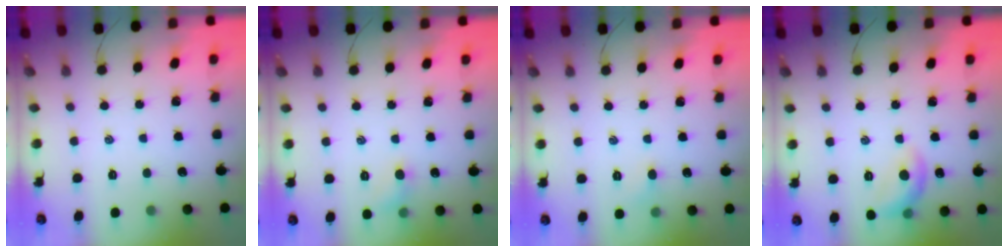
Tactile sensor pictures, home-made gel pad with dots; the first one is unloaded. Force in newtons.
{"total": 6.2, "press": 5.9, "slide": 1.7}
{"total": 3.3, "press": 3.1, "slide": 1.0}
{"total": 9.8, "press": 9.8, "slide": 0.4}